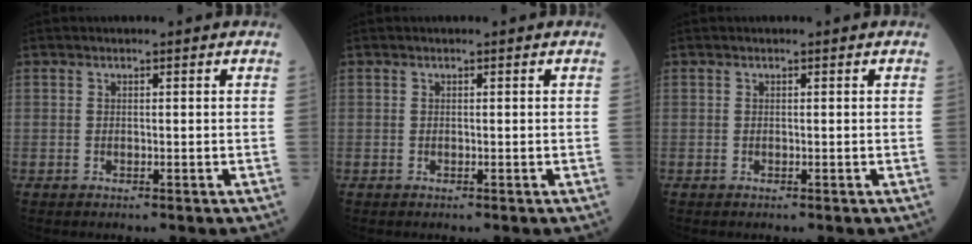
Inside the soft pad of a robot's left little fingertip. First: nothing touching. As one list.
[{"total": 0.0}, {"total": 0.0}]